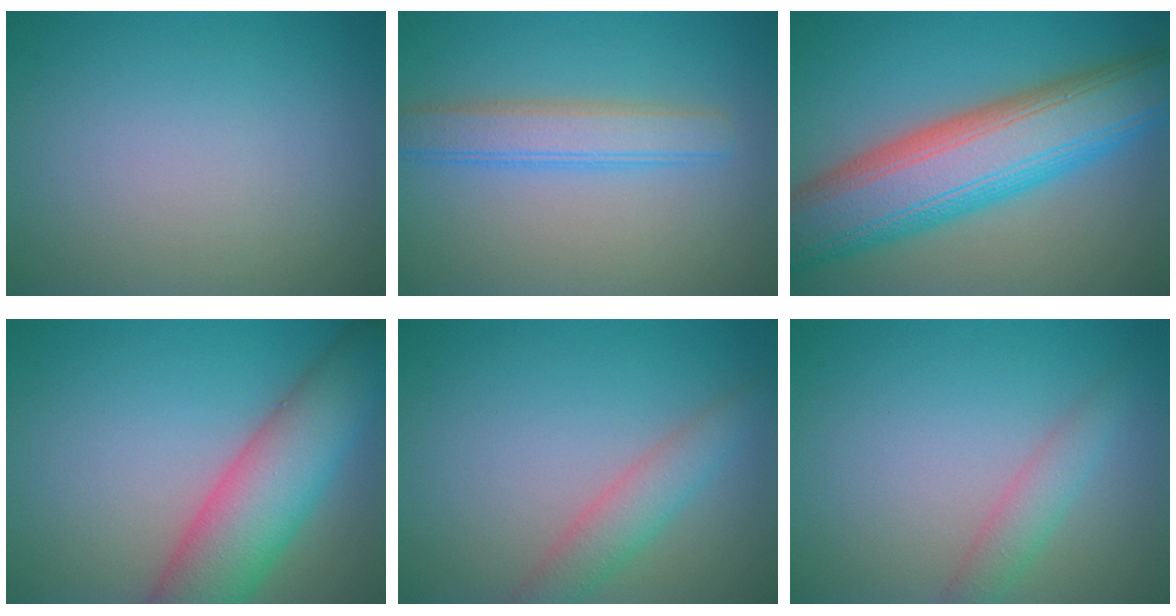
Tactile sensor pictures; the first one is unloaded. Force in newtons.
{"total": 3.6, "press": 3.6, "slide": 0.1}
{"total": 12.1, "press": 12.1, "slide": 0.5}
{"total": 8.7, "press": 8.7, "slide": 0.6}
{"total": 2.9, "press": 2.9, "slide": 0.1}
{"total": 2.3, "press": 2.3, "slide": 0.0}